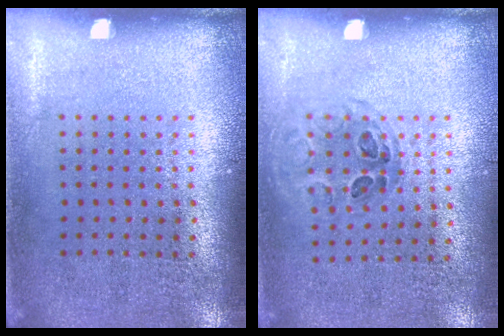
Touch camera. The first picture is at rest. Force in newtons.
{"total": 1.0, "press": 0.7, "slide": 0.6}